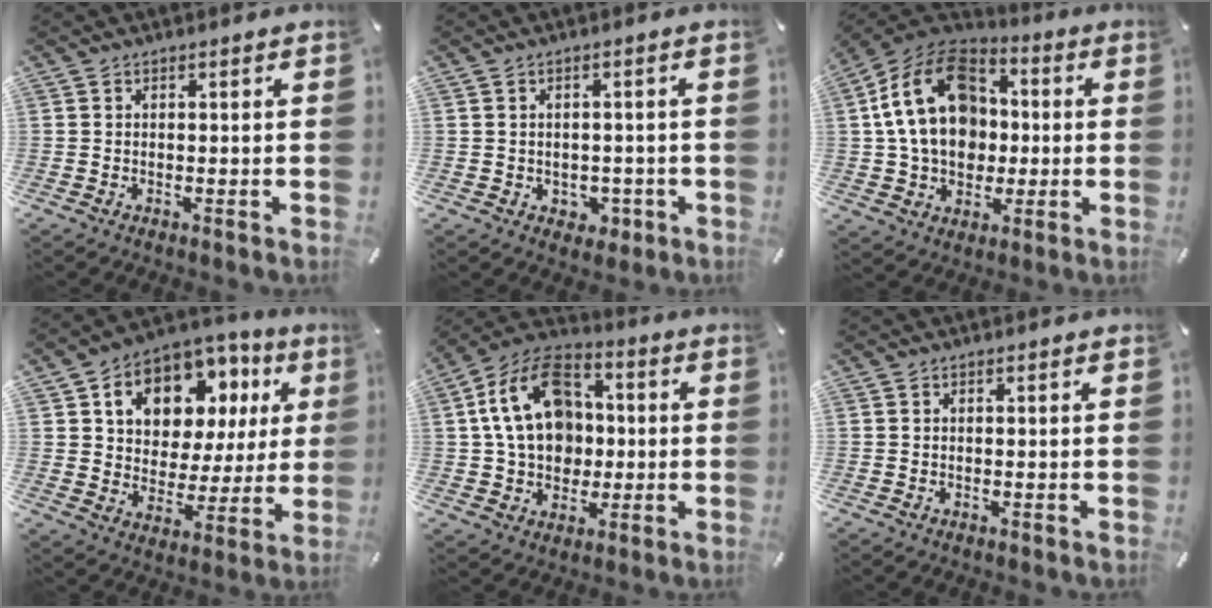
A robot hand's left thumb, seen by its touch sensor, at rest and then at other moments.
{"total": 3.0, "force": [-0.7, 2.8, 1.0], "torque": [-0.001, -0.002, -0.016]}
{"total": 20.0, "force": [1.4, 15.8, 12.2], "torque": [-0.244, 0.017, 0.026]}
{"total": 12.7, "force": [6.6, 9.5, 5.2], "torque": [-0.090, -0.042, 0.121]}
{"total": 17.7, "force": [1.0, 14.0, 10.8], "torque": [-0.210, 0.015, 0.020]}
{"total": 0.0}